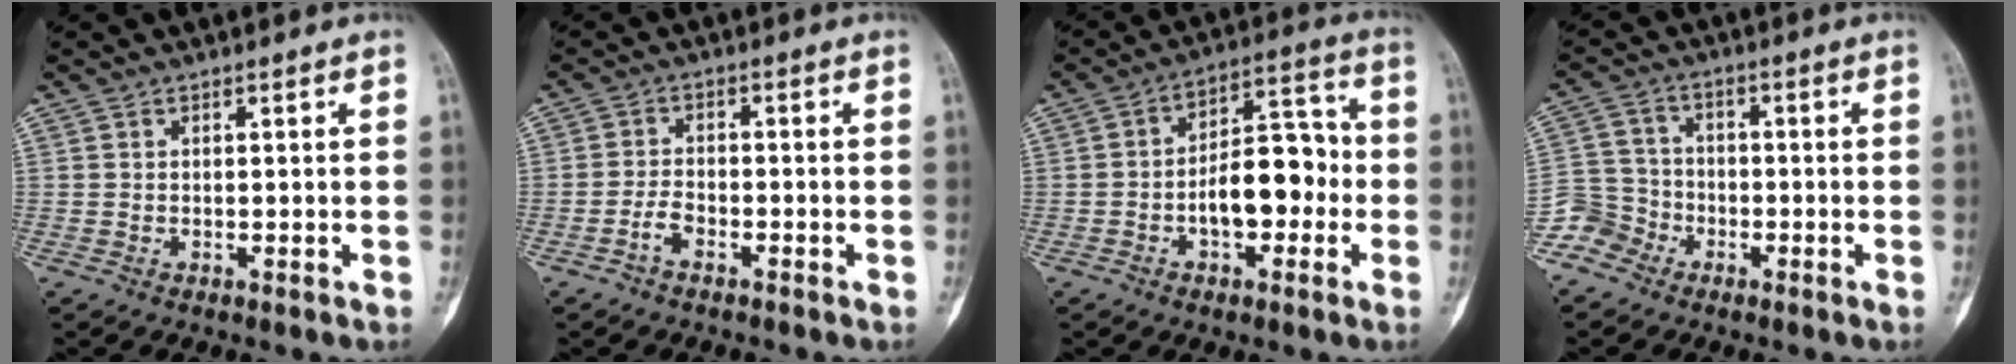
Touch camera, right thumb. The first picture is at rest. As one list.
[{"total": 2.9, "force": [-1.9, 1.4, 1.7], "torque": [-0.032, 0.015, -0.038]}, {"total": 12.1, "force": [-2.4, 6.7, 9.7], "torque": [-0.124, 0.045, -0.046]}, {"total": 6.1, "force": [-4.1, 4.5, 0.1], "torque": [0.022, 0.029, -0.095]}]